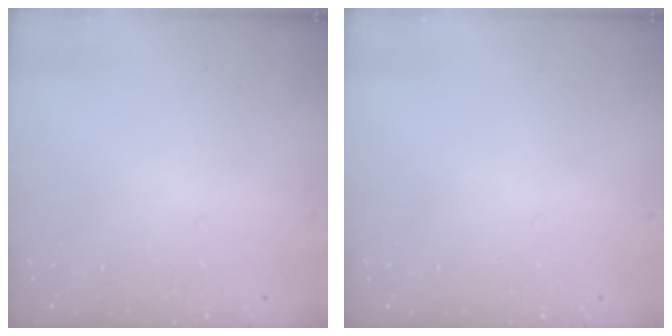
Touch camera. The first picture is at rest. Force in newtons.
{"total": 0.0}